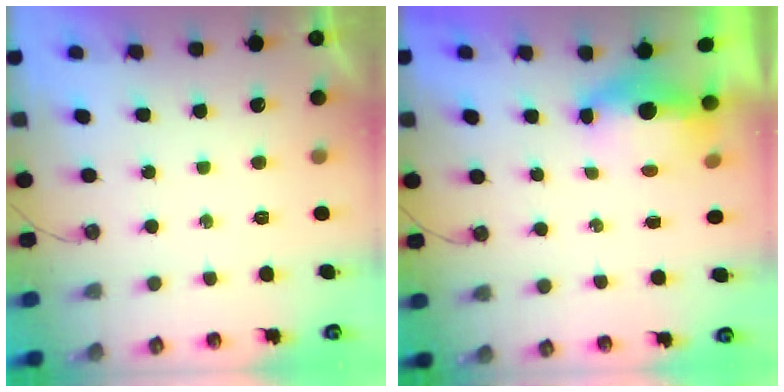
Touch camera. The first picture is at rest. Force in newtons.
{"total": 5.3, "press": 5.1, "slide": 1.2}